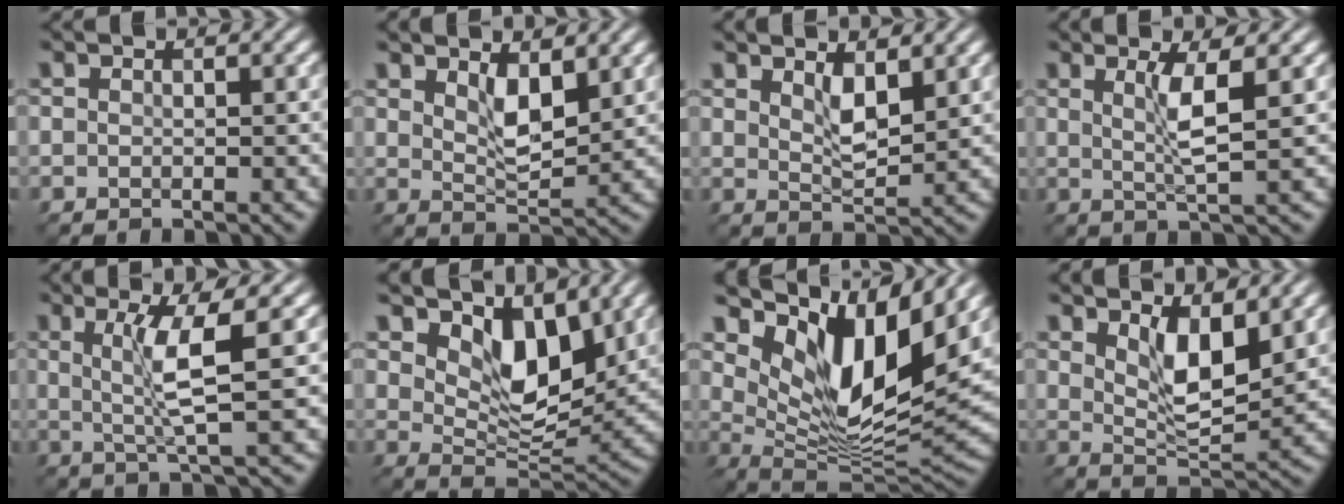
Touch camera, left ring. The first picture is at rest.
{"total": 2.8, "force": [1.7, 0.9, 2.1], "torque": [-0.041, -0.005, 0.035]}
{"total": 2.2, "force": [1.5, 0.6, 1.6], "torque": [-0.032, -0.004, 0.030]}
{"total": 2.8, "force": [1.0, 0.1, 2.6], "torque": [-0.050, -0.001, 0.019]}
{"total": 3.9, "force": [1.0, 0.2, 3.7], "torque": [-0.073, 0.001, 0.024]}
{"total": 5.5, "force": [3.2, 2.7, 3.5], "torque": [-0.065, -0.017, 0.049]}
{"total": 11.5, "force": [5.7, 4.0, 9.2], "torque": [-0.155, -0.006, 0.116]}
{"total": 4.4, "force": [2.1, 1.5, 3.5], "torque": [-0.067, -0.008, 0.041]}